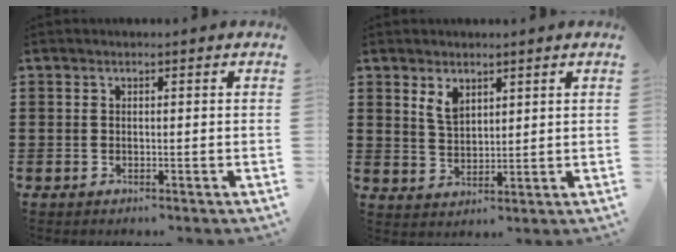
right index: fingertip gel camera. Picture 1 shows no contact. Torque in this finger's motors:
{"motor_torque": [-0.28, 0.55, 0.10, 0.03]}